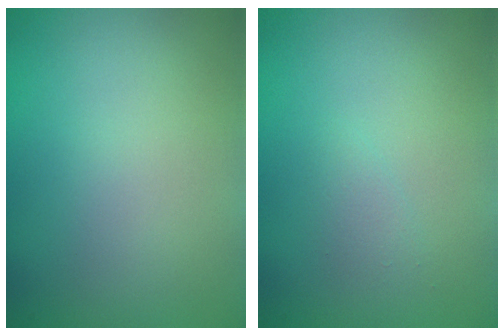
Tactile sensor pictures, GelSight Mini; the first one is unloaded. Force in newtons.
{"total": 0.7, "press": 0.7, "slide": 0.1}